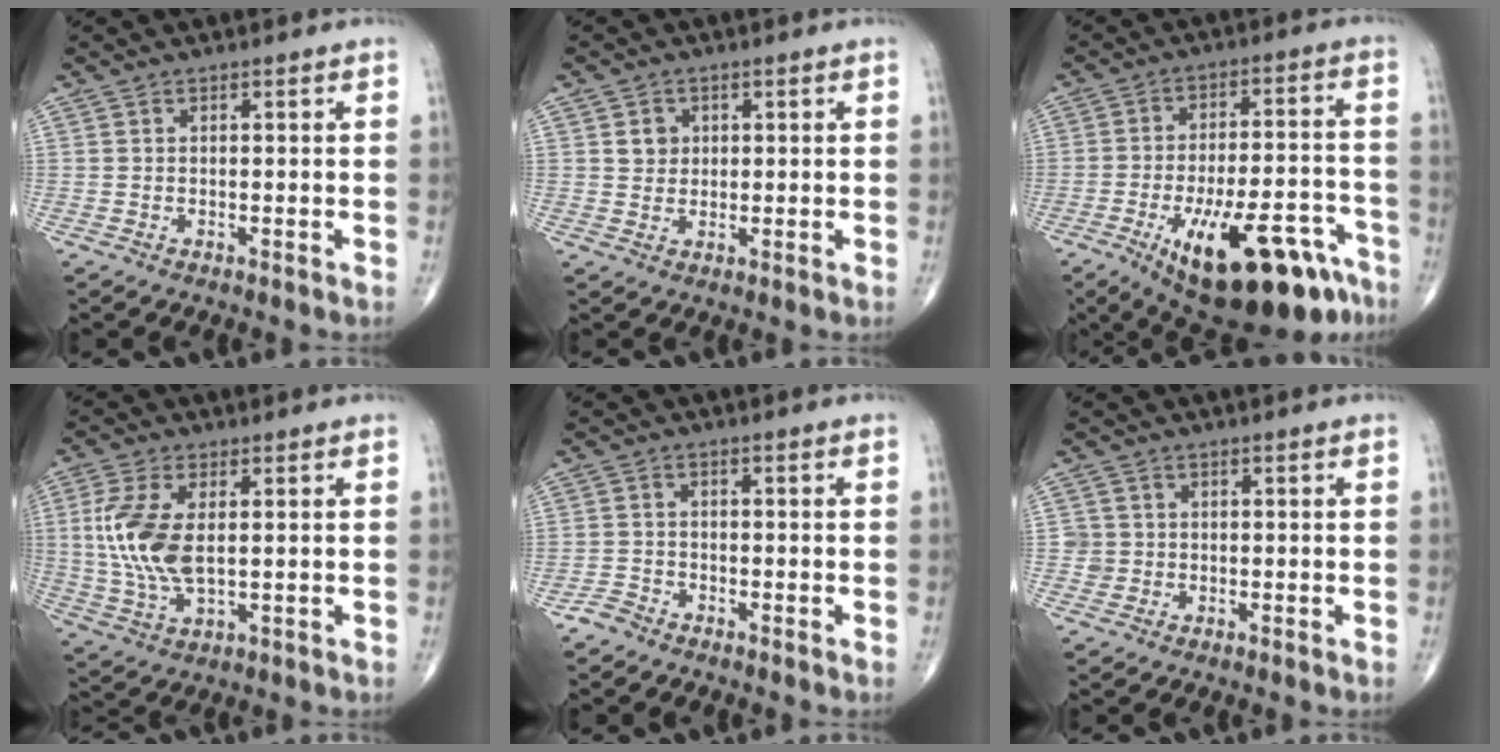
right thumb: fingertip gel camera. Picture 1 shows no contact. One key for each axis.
{"total": 3.1, "fx": 0.9, "fy": 2.7, "fz": 1.1, "tx": -0.001, "ty": -0.003, "tz": 0.014}
{"total": 24.0, "fx": -13.3, "fy": 8.9, "fz": 17.9, "tx": -0.213, "ty": 0.063, "tz": -0.187}
{"total": 11.6, "fx": 1.4, "fy": 5.8, "fz": 10.0, "tx": -0.224, "ty": -0.007, "tz": 0.033}
{"total": 2.3, "fx": -2.0, "fy": 1.2, "fz": 0.3, "tx": -0.008, "ty": 0.006, "tz": -0.043}
{"total": 2.2, "fx": -0.2, "fy": 2.2, "fz": -0.1, "tx": 0.021, "ty": 0.008, "tz": -0.005}